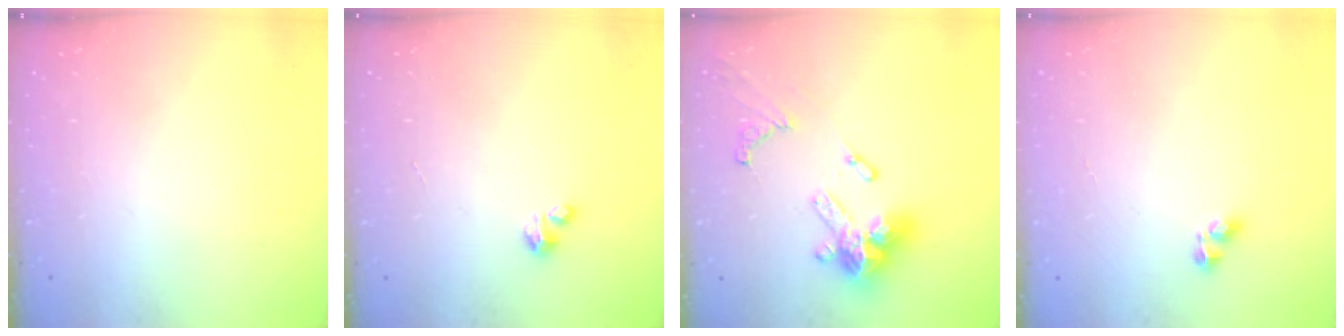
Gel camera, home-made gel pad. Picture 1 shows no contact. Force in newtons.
{"total": 0.9, "press": 0.9, "slide": 0.2}
{"total": 16.1, "press": 16.0, "slide": 1.8}
{"total": 2.9, "press": 2.6, "slide": 1.1}